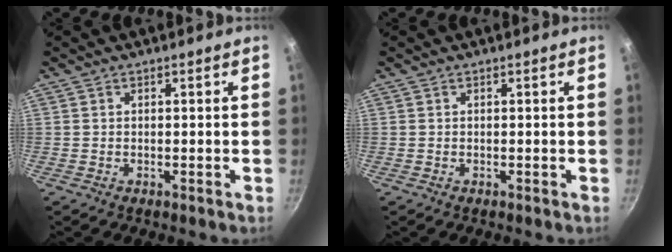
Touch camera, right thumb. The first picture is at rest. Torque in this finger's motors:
{"motor_torque": [-0.47, 0.32, -0.01, 0.15, 0.04]}